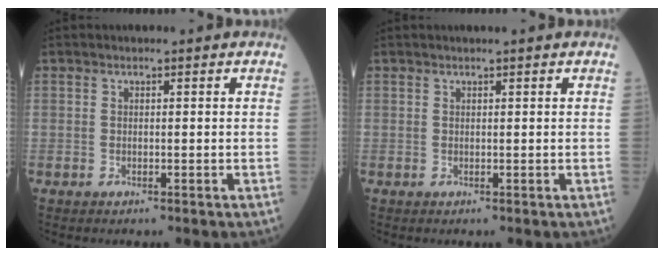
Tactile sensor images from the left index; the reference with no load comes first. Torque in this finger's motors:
{"motor_torque": [-0.22, -0.20, 0.00, 0.00]}